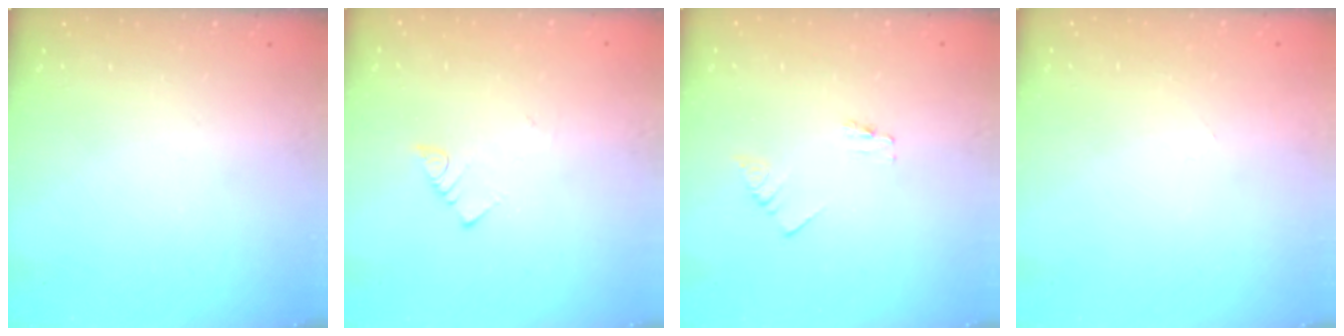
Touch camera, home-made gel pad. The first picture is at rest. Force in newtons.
{"total": 2.6, "press": 2.6, "slide": 0.3}
{"total": 0.0}
{"total": 0.0}